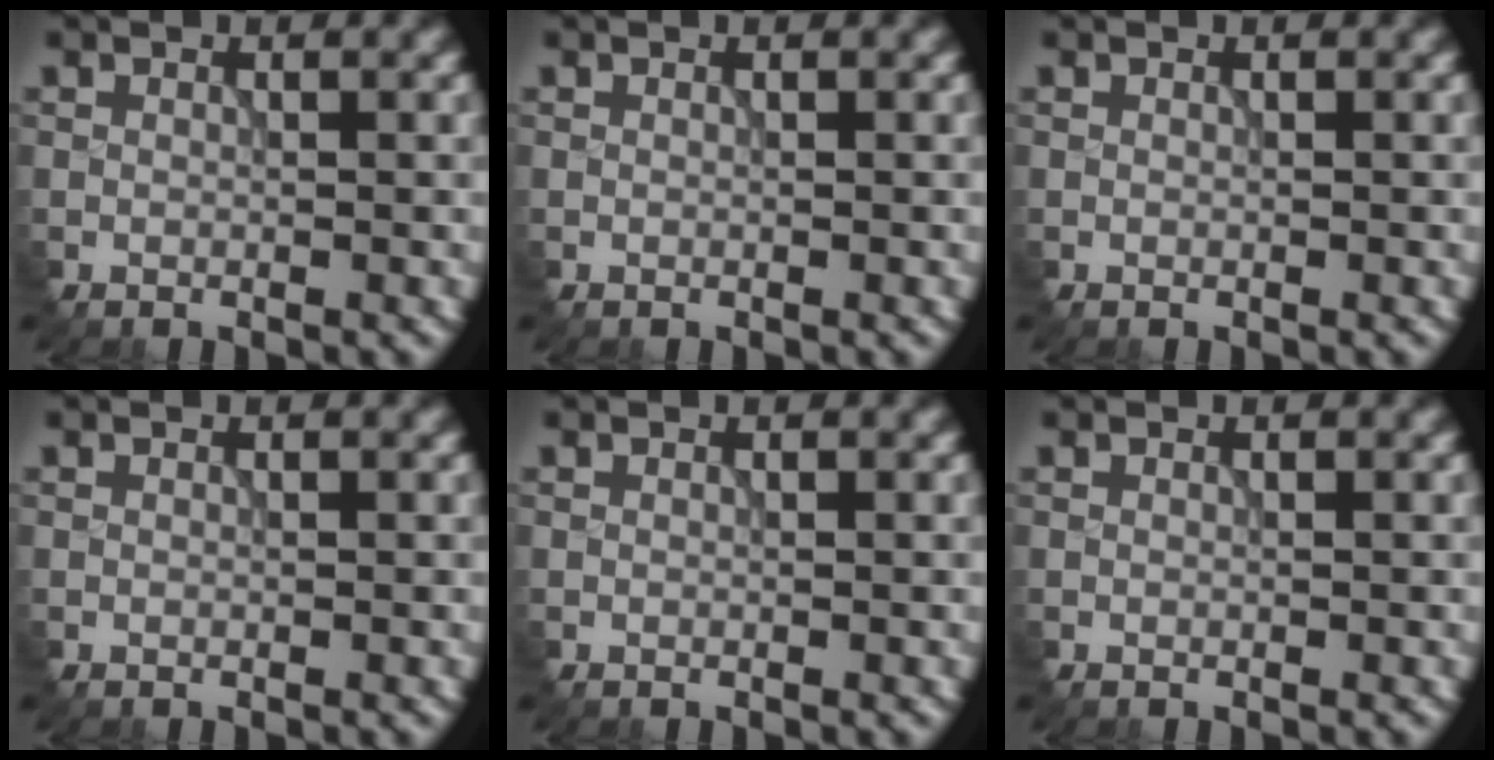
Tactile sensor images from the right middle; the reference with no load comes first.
{"total": 0.0}
{"total": 0.0}
{"total": 0.0}
{"total": 0.0}
{"total": 0.0}